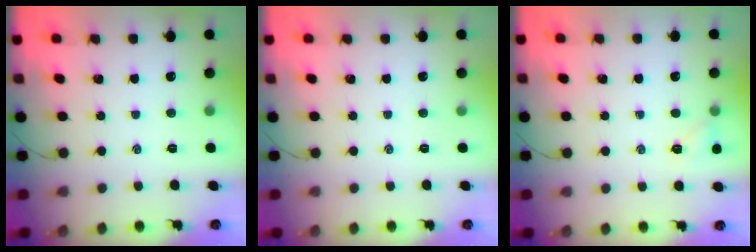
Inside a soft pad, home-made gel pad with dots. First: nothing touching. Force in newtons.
{"total": 0.0}
{"total": 5.6, "press": 5.6, "slide": 1.0}